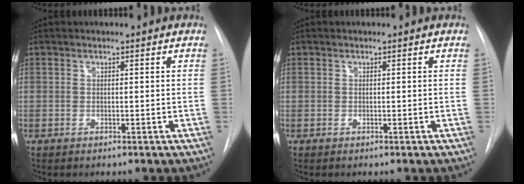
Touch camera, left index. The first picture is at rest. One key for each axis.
{"total": 0.0}